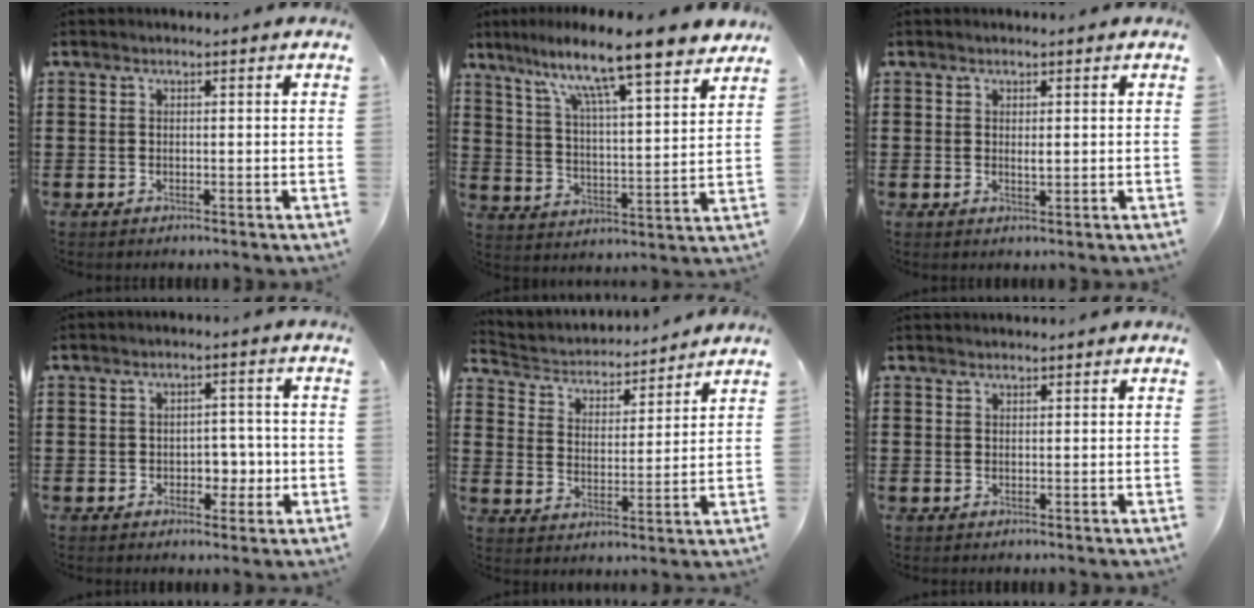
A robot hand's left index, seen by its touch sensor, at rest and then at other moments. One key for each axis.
{"total": 11.2, "fx": 9.2, "fy": 0.5, "fz": 6.3, "tx": -0.136, "ty": -0.060, "tz": 0.148}
{"total": 1.2, "fx": 0.4, "fy": 0.3, "fz": 1.1, "tx": -0.021, "ty": 0.002, "tz": 0.006}
{"total": 3.8, "fx": -0.8, "fy": 2.8, "fz": 2.5, "tx": -0.037, "ty": -0.001, "tz": -0.023}
{"total": 3.5, "fx": 3.4, "fy": 0.8, "fz": 0.0, "tx": -0.023, "ty": -0.028, "tz": 0.052}
{"total": 0.9, "fx": 0.9, "fy": 0.1, "fz": 0.0, "tx": -0.002, "ty": 0.000, "tz": 0.018}